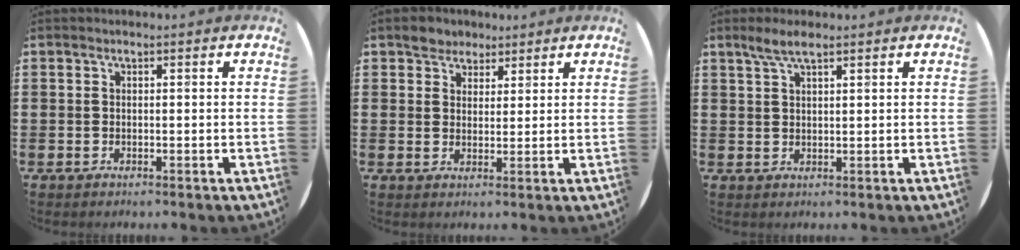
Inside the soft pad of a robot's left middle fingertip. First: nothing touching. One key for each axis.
{"total": 3.1, "fx": 2.5, "fy": 1.8, "fz": -0.1, "tx": 0.001, "ty": 0.005, "tz": 0.047}
{"total": 3.1, "fx": 2.3, "fy": 0.7, "fz": 1.9, "tx": -0.033, "ty": 0.001, "tz": 0.040}